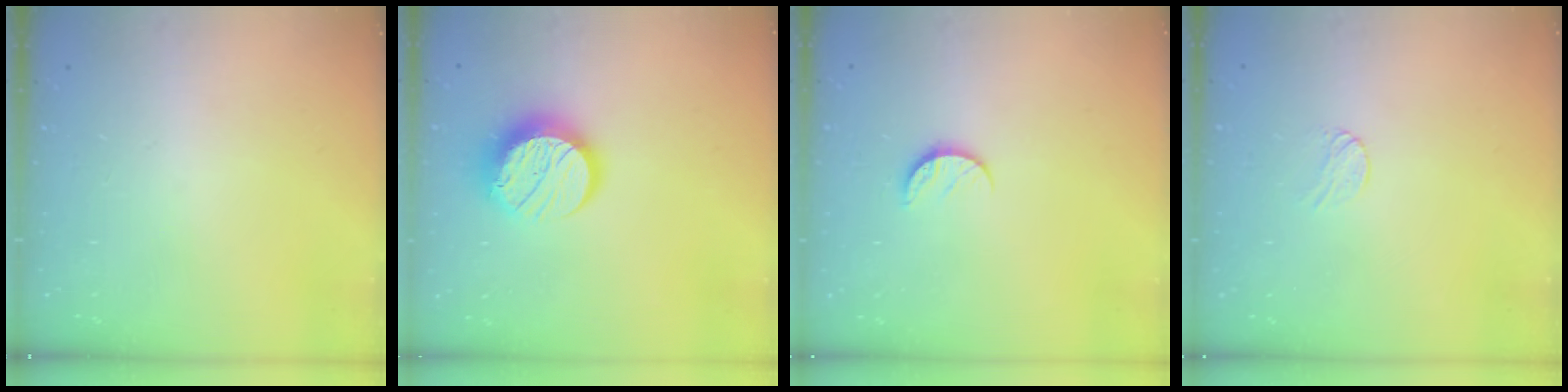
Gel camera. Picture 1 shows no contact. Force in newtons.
{"total": 13.7, "press": 13.6, "slide": 1.0}
{"total": 6.4, "press": 6.3, "slide": 0.6}
{"total": 3.7, "press": 3.7, "slide": 0.4}